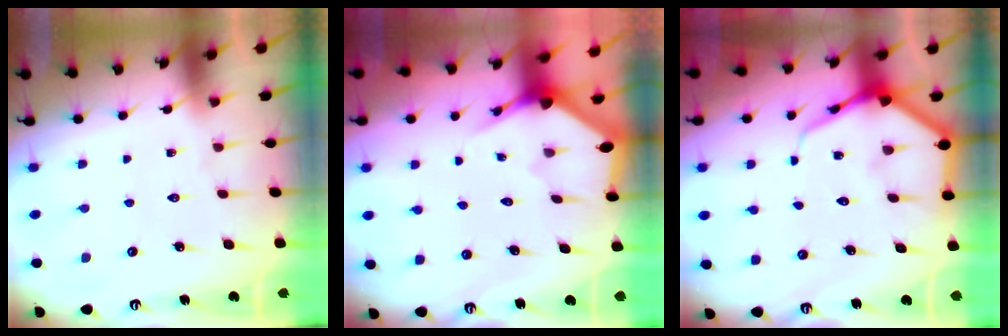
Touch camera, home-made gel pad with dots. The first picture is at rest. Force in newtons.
{"total": 3.0, "press": 3.0, "slide": 0.2}
{"total": 6.6, "press": 6.5, "slide": 0.6}